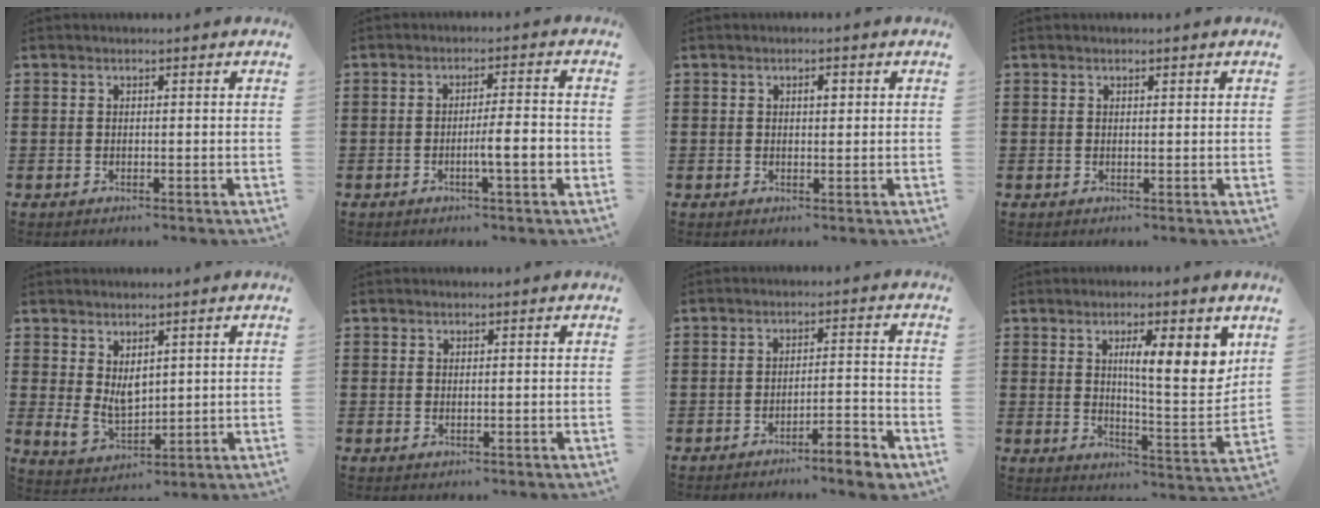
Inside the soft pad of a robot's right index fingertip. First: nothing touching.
{"total": 5.3, "force": [-1.4, 0.5, 5.1], "torque": [-0.084, -0.003, -0.025]}
{"total": 1.4, "force": [0.4, 0.4, 1.3], "torque": [-0.017, 0.001, 0.003]}
{"total": 0.0}
{"total": 4.3, "force": [1.6, 2.8, 2.9], "torque": [-0.052, -0.003, 0.031]}
{"total": 0.0}
{"total": 4.8, "force": [-4.1, 0.1, 2.5], "torque": [-0.040, -0.006, -0.076]}
{"total": 9.4, "force": [3.8, 2.0, 8.4], "torque": [-0.126, -0.018, 0.053]}